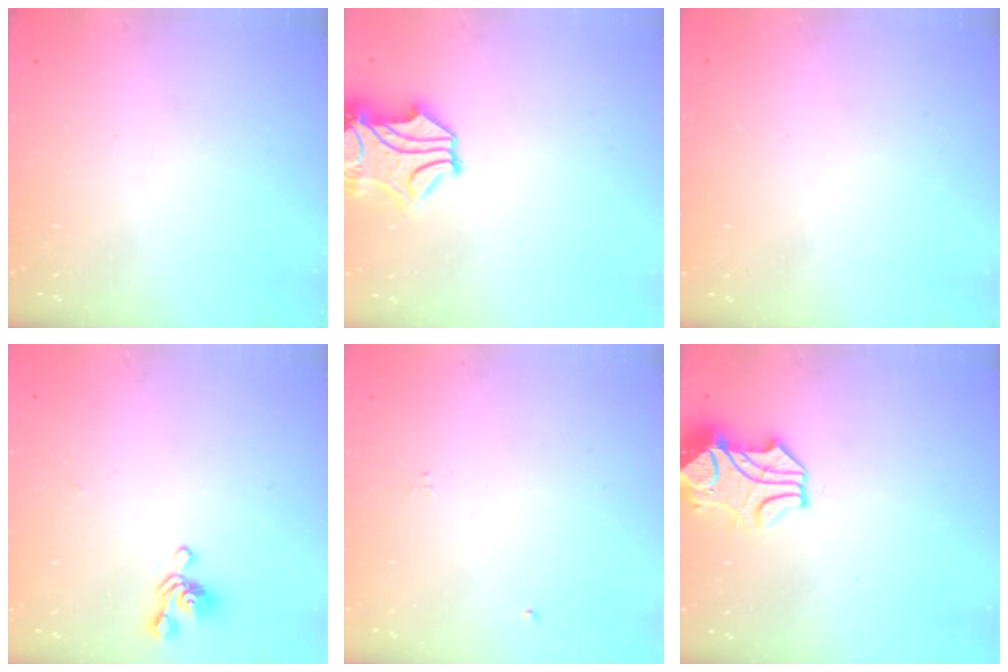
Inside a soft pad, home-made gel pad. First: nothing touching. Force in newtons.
{"total": 2.4, "press": 2.1, "slide": 1.2}
{"total": 8.1, "press": 8.1, "slide": 0.3}
{"total": 2.7, "press": 2.6, "slide": 0.6}
{"total": 0.0}
{"total": 2.1, "press": 1.8, "slide": 1.1}